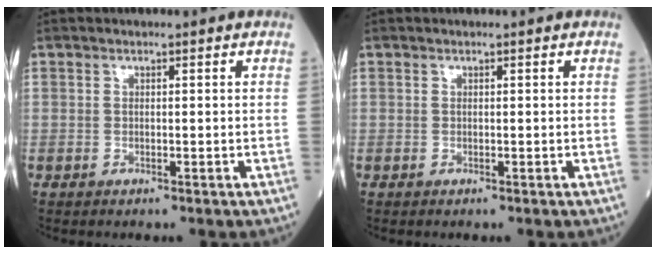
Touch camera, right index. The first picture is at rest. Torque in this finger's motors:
{"motor_torque": [0.00, 0.00, 0.00, 0.00]}